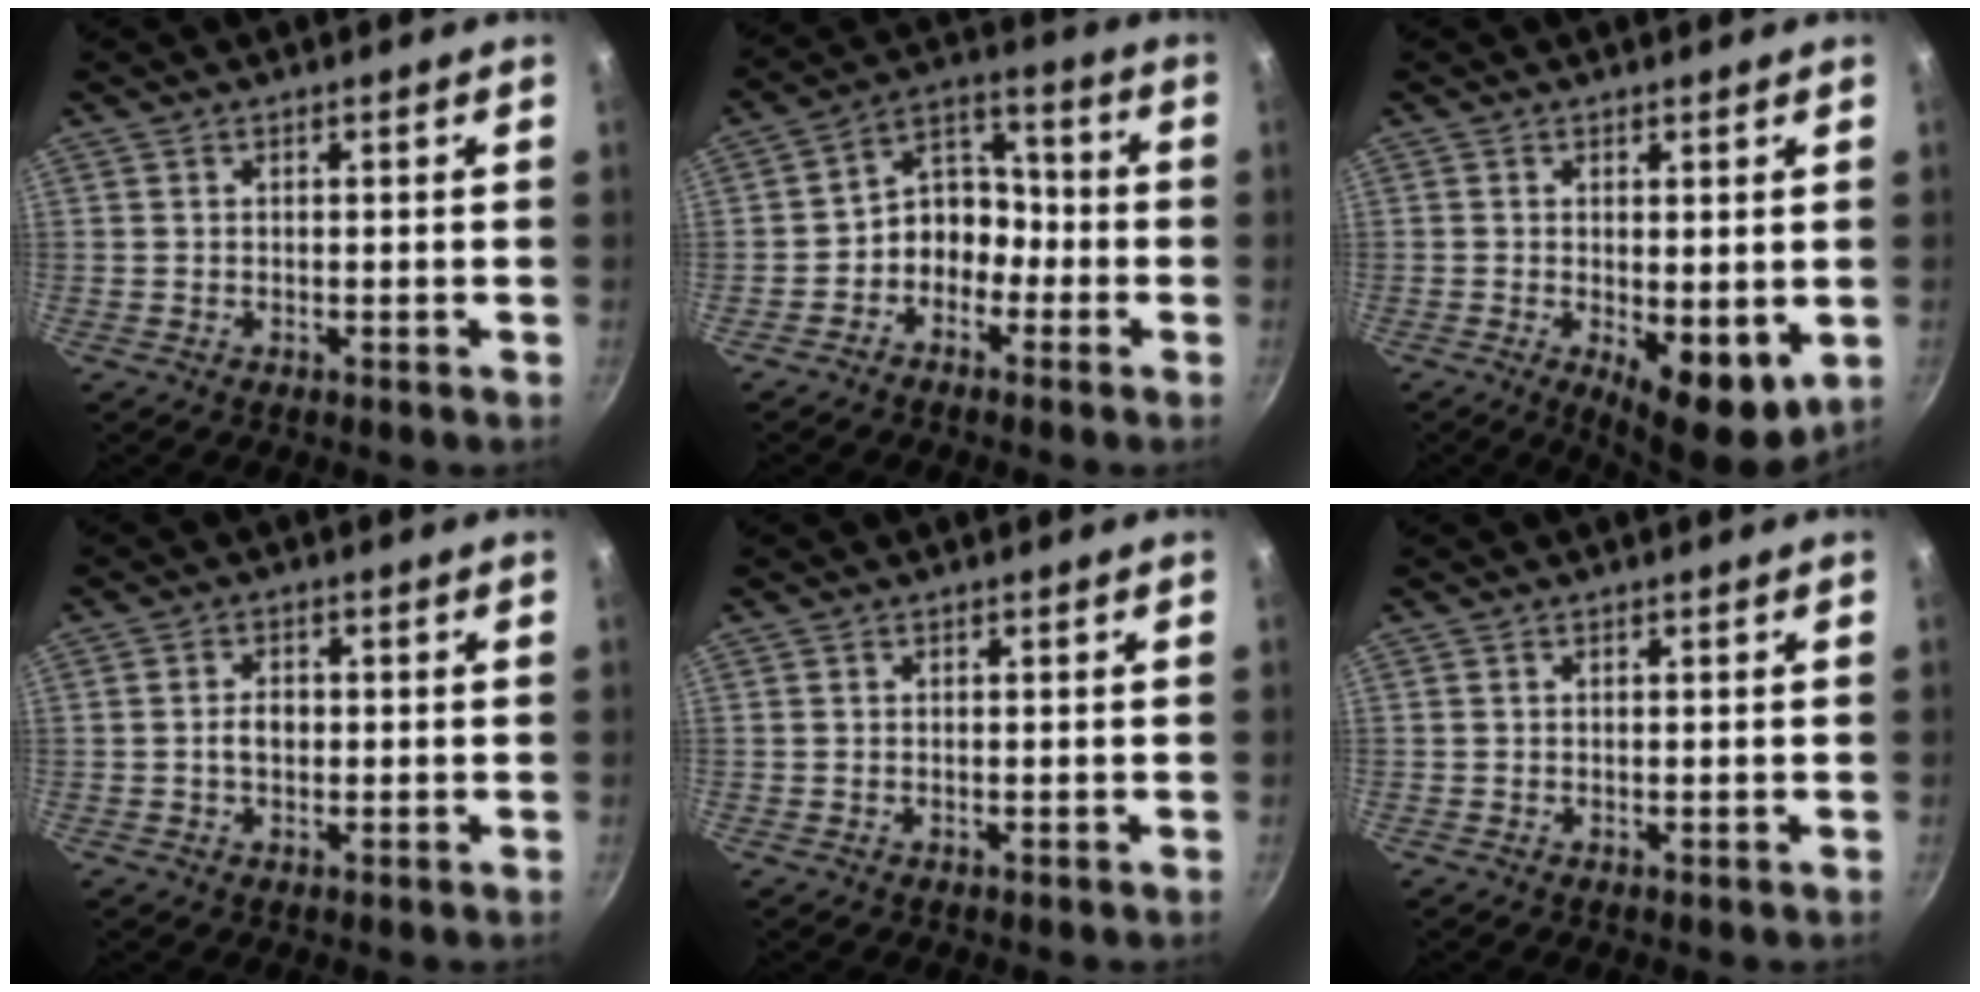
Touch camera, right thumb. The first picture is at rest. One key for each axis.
{"total": 8.4, "fx": -3.2, "fy": 6.7, "fz": 4.1, "tx": -0.018, "ty": 0.057, "tz": -0.070}
{"total": 8.6, "fx": -1.2, "fy": 3.5, "fz": 7.7, "tx": -0.093, "ty": -0.017, "tz": -0.005}
{"total": 3.0, "fx": -0.3, "fy": 2.1, "fz": 2.1, "tx": -0.023, "ty": 0.009, "tz": -0.006}
{"total": 0.0}
{"total": 0.0}